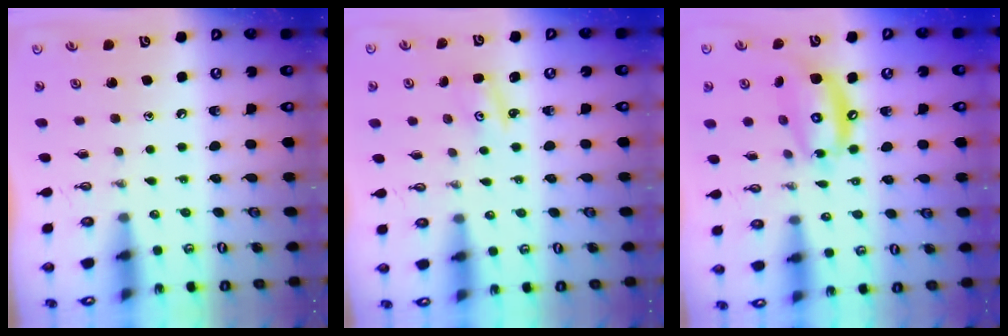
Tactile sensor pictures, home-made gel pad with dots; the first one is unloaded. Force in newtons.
{"total": 1.6, "press": 1.6, "slide": 0.2}
{"total": 13.5, "press": 13.4, "slide": 1.6}